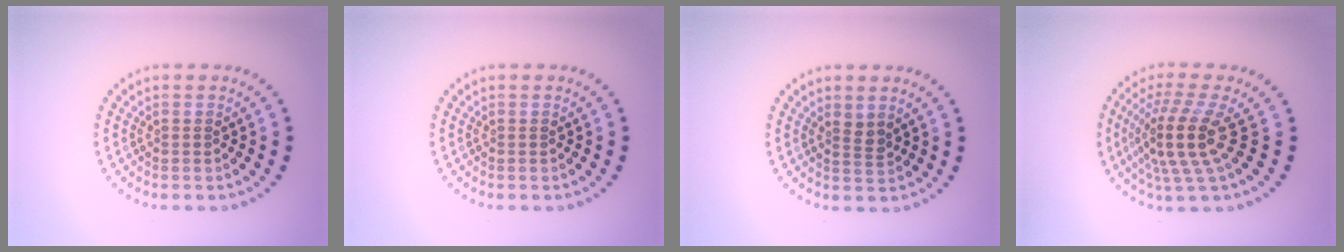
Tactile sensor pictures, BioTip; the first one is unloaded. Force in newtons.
{"total": 0.0}
{"total": 1.3, "press": 1.0, "slide": 0.8}
{"total": 4.9, "press": 3.5, "slide": 3.4}